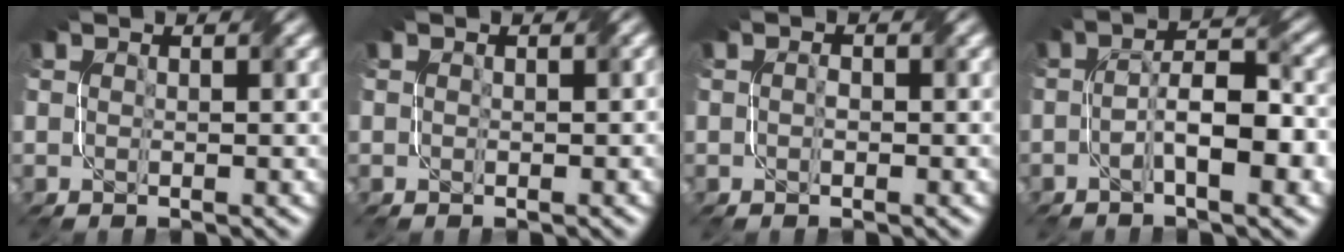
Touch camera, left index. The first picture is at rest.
{"total": 0.0}
{"total": 0.7, "force": [-0.3, 0.4, 0.5], "torque": [-0.008, 0.001, -0.005]}
{"total": 6.3, "force": [-1.9, 1.9, 5.7], "torque": [-0.094, 0.007, -0.033]}